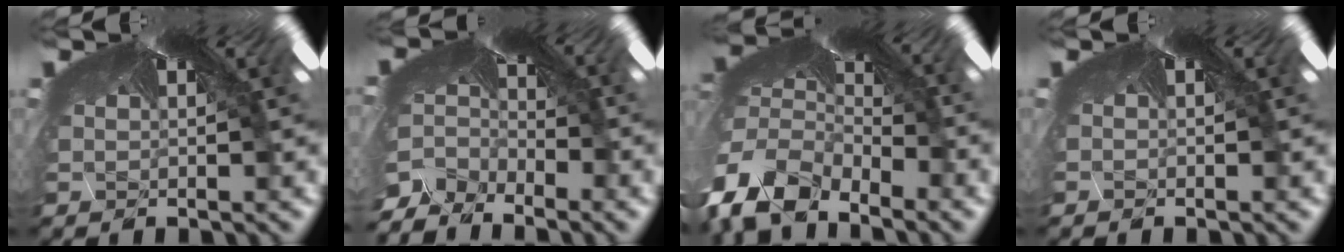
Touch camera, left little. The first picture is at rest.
{"total": 12.5, "force": [-12.4, 0.3, 0.7], "torque": [-0.014, -0.058, -0.187]}
{"total": 10.4, "force": [-10.2, 1.4, 1.4], "torque": [-0.060, -0.084, -0.154]}
{"total": 0.6, "force": [-0.4, -0.3, -0.3], "torque": [0.012, -0.003, -0.005]}